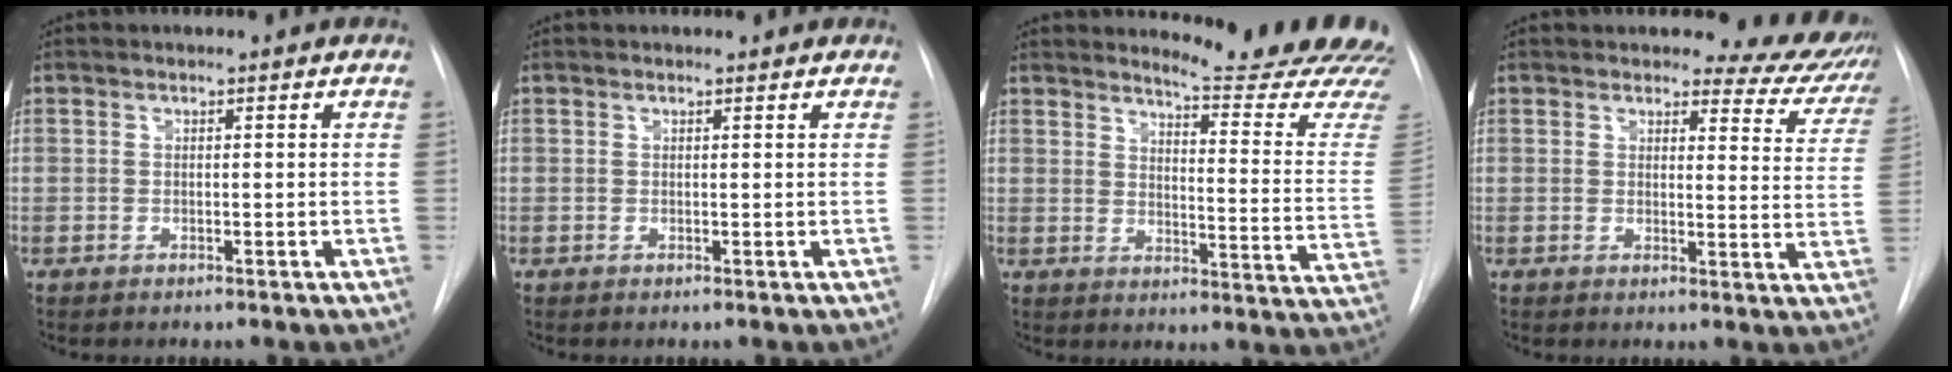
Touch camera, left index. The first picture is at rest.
{"total": 1.2, "force": [1.2, 0.3, 0.2], "torque": [-0.011, 0.008, 0.014]}
{"total": 19.5, "force": [18.9, -0.6, 4.9], "torque": [-0.065, -0.159, 0.209]}
{"total": 9.7, "force": [9.2, 2.9, 1.1], "torque": [0.018, -0.042, 0.078]}